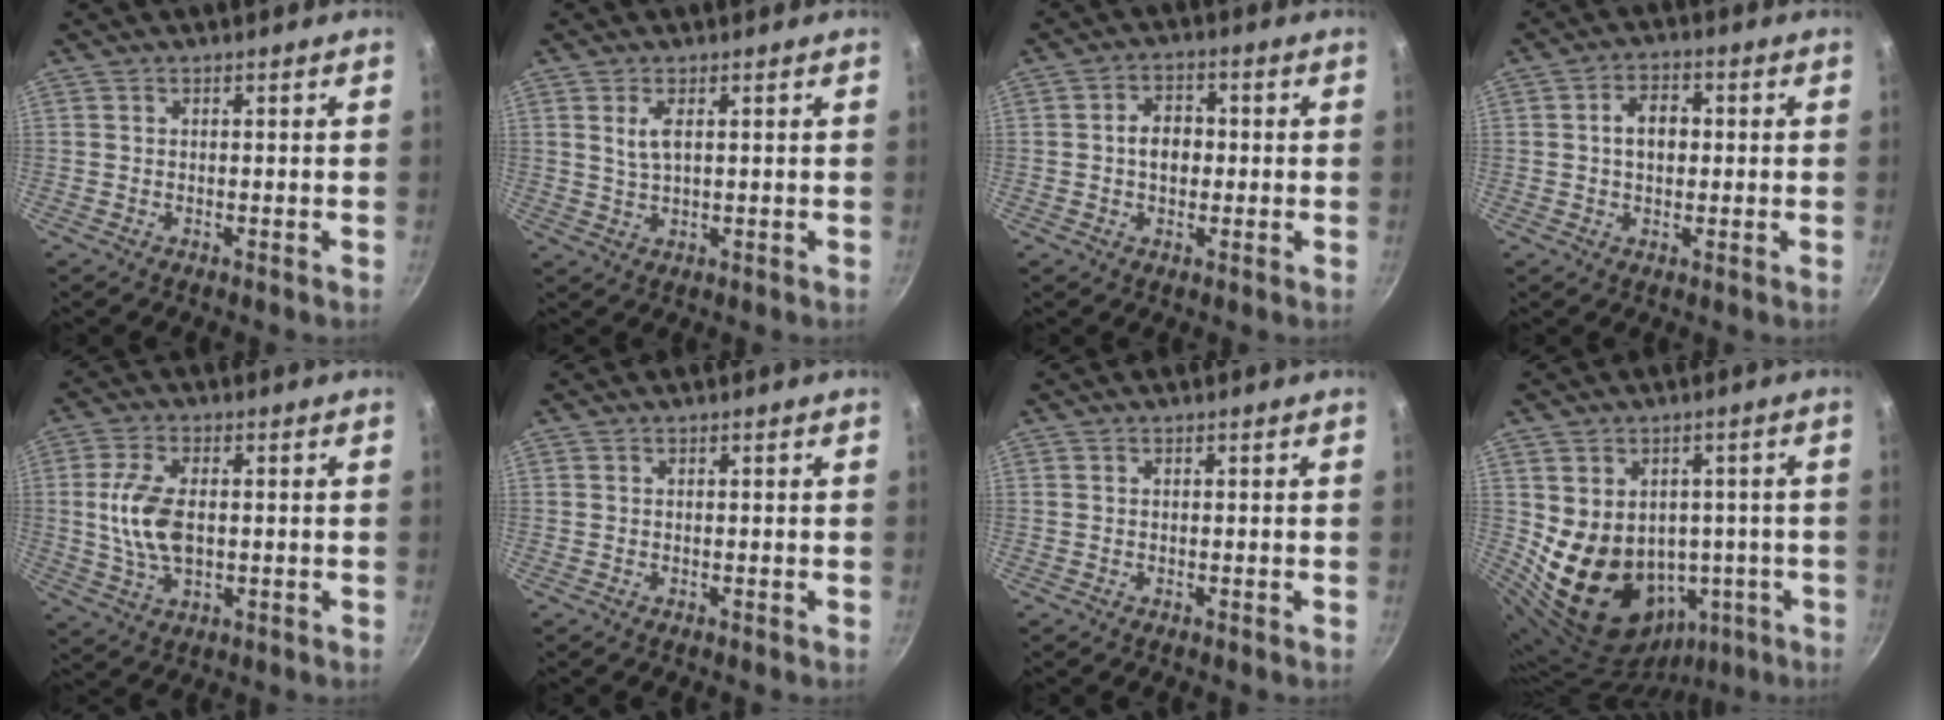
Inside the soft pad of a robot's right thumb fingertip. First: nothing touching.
{"total": 3.5, "force": [1.1, 1.4, 3.0], "torque": [-0.057, -0.007, 0.025]}
{"total": 5.6, "force": [-0.1, 4.2, 3.7], "torque": [-0.032, 0.013, -0.007]}
{"total": 5.7, "force": [0.4, 4.0, 4.1], "torque": [-0.042, 0.014, 0.001]}
{"total": 11.2, "force": [0.2, 6.2, 9.3], "torque": [-0.182, 0.006, 0.002]}
{"total": 0.0}
{"total": 0.0}
{"total": 15.6, "force": [-1.8, 12.9, 8.6], "torque": [-0.096, 0.018, 0.006]}